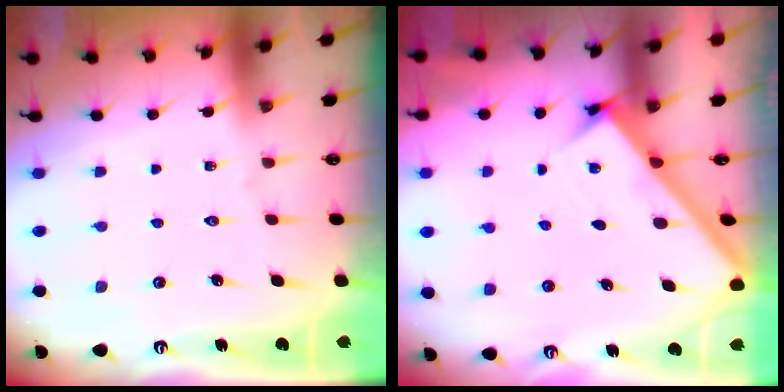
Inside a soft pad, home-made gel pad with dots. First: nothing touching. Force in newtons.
{"total": 2.7, "press": 2.6, "slide": 0.3}